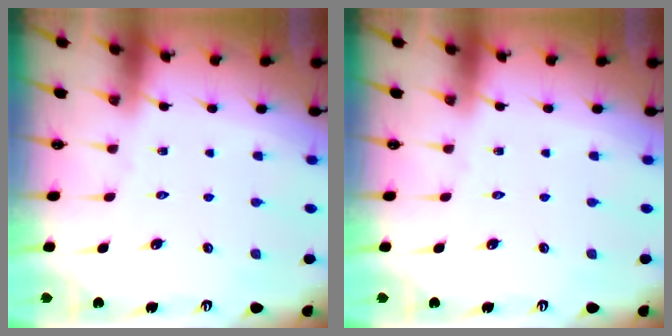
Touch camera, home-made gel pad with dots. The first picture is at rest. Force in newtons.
{"total": 0.0}